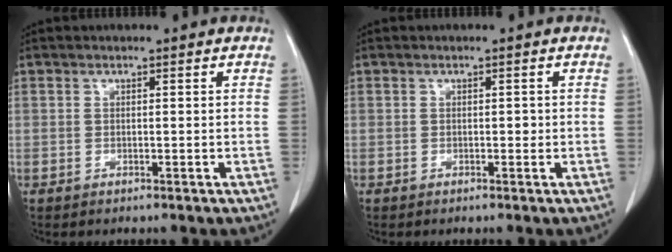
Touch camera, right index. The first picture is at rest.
{"total": 0.7, "force": [-0.1, 0.4, 0.5], "torque": [-0.005, 0.002, -0.001]}